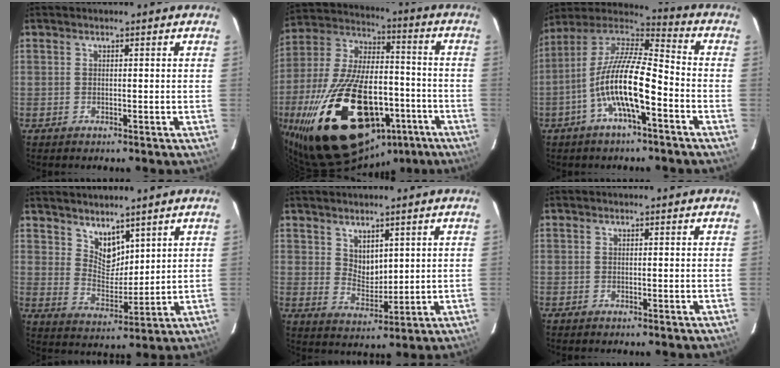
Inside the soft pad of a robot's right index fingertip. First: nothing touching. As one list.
[{"total": 35.1, "force": [-15.7, 18.4, 25.5], "torque": [-0.498, -0.004, -0.228]}, {"total": 15.2, "force": [-5.7, 3.7, 13.6], "torque": [-0.259, 0.000, -0.114]}, {"total": 6.6, "force": [5.0, 3.5, 2.5], "torque": [-0.033, -0.003, 0.097]}, {"total": 4.9, "force": [2.9, 3.0, 2.5], "torque": [-0.034, -0.001, 0.060]}, {"total": 0.0}]